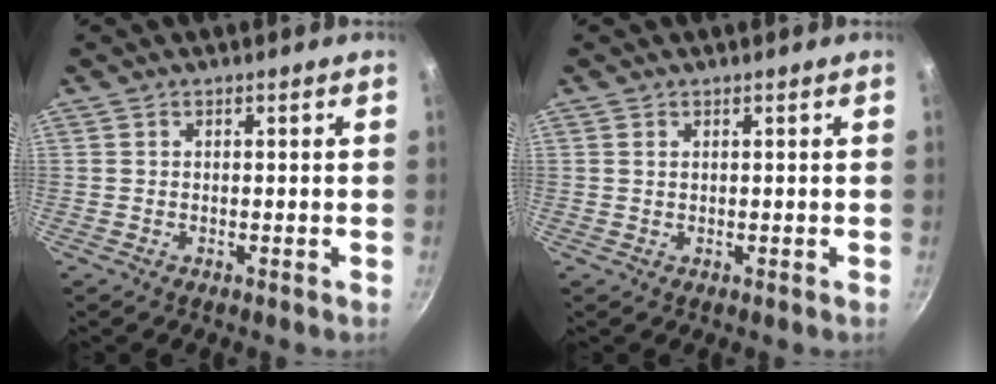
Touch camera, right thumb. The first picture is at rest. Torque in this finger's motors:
{"motor_torque": [-0.11, 0.14, -0.32, 0.19, 0.07]}